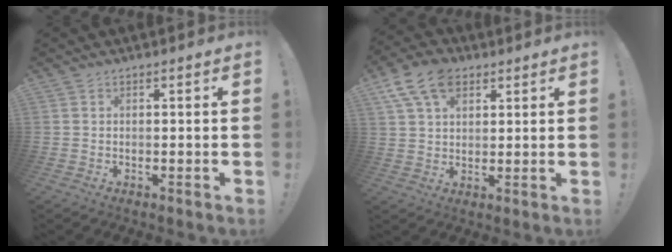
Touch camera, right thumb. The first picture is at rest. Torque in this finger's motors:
{"motor_torque": [0.11, 0.11, 0.28, -0.18, 0.05]}